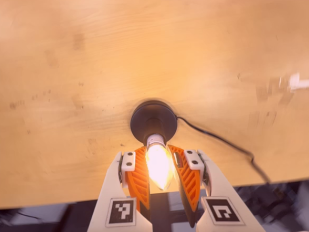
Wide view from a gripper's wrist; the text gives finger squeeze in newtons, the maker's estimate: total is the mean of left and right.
{"total": 13.9, "left": 14.1, "right": 13.6}